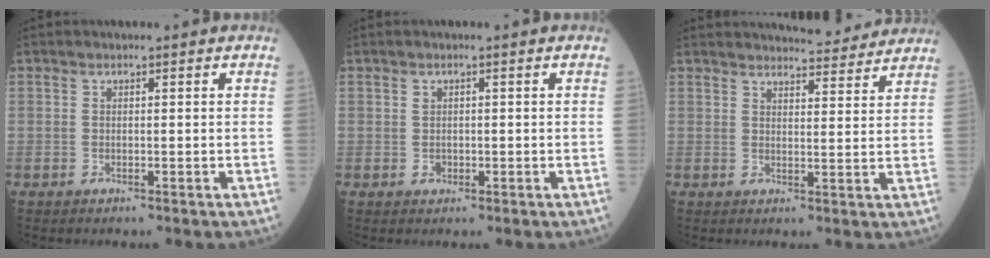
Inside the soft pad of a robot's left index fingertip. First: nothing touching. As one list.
[{"total": 1.2, "force": [0.0, 1.1, 0.4], "torque": [-0.008, 0.001, 0.003]}, {"total": 8.2, "force": [8.0, 1.0, 1.6], "torque": [-0.022, -0.001, 0.093]}]